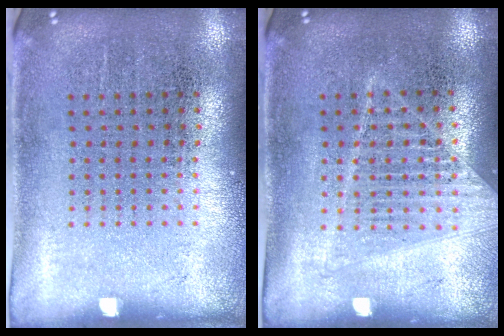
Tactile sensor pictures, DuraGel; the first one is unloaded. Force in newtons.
{"total": 1.1, "press": 1.1, "slide": 0.2}